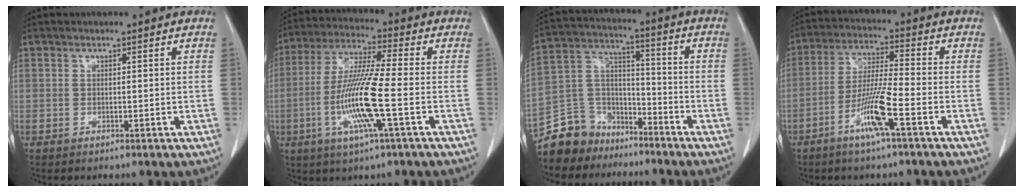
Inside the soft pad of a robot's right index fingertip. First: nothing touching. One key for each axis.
{"total": 12.7, "fx": -3.2, "fy": 0.1, "fz": 12.3, "tx": -0.252, "ty": -0.011, "tz": -0.069}
{"total": 10.6, "fx": -8.4, "fy": 6.4, "fz": 0.6, "tx": -0.021, "ty": 0.054, "tz": -0.154}
{"total": 8.9, "fx": -4.3, "fy": -0.2, "fz": 7.8, "tx": -0.154, "ty": -0.006, "tz": -0.086}